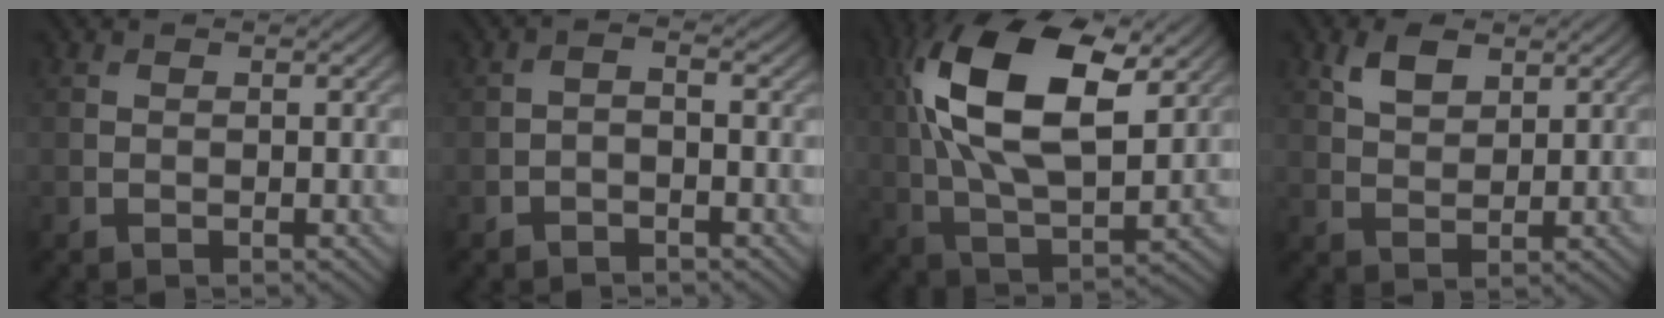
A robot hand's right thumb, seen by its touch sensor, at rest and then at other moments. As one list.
[{"total": 1.4, "force": [-1.0, 0.4, 1.0], "torque": [-0.020, 0.000, -0.023]}, {"total": 16.8, "force": [5.7, 8.2, 13.6], "torque": [-0.285, 0.025, 0.094]}, {"total": 3.9, "force": [2.2, 2.1, 2.4], "torque": [-0.054, -0.001, 0.044]}]